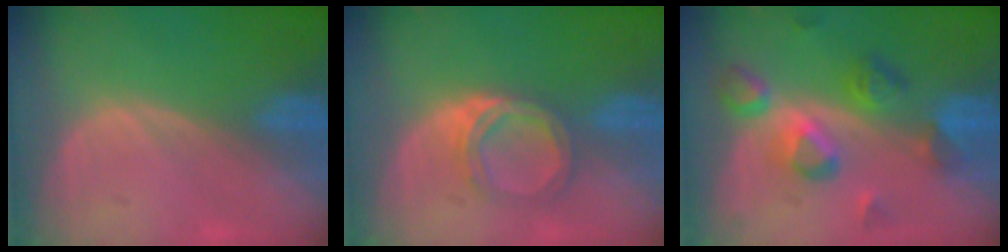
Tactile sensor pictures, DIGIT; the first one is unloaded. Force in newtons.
{"total": 4.6, "press": 4.5, "slide": 0.8}
{"total": 7.4, "press": 7.4, "slide": 0.8}